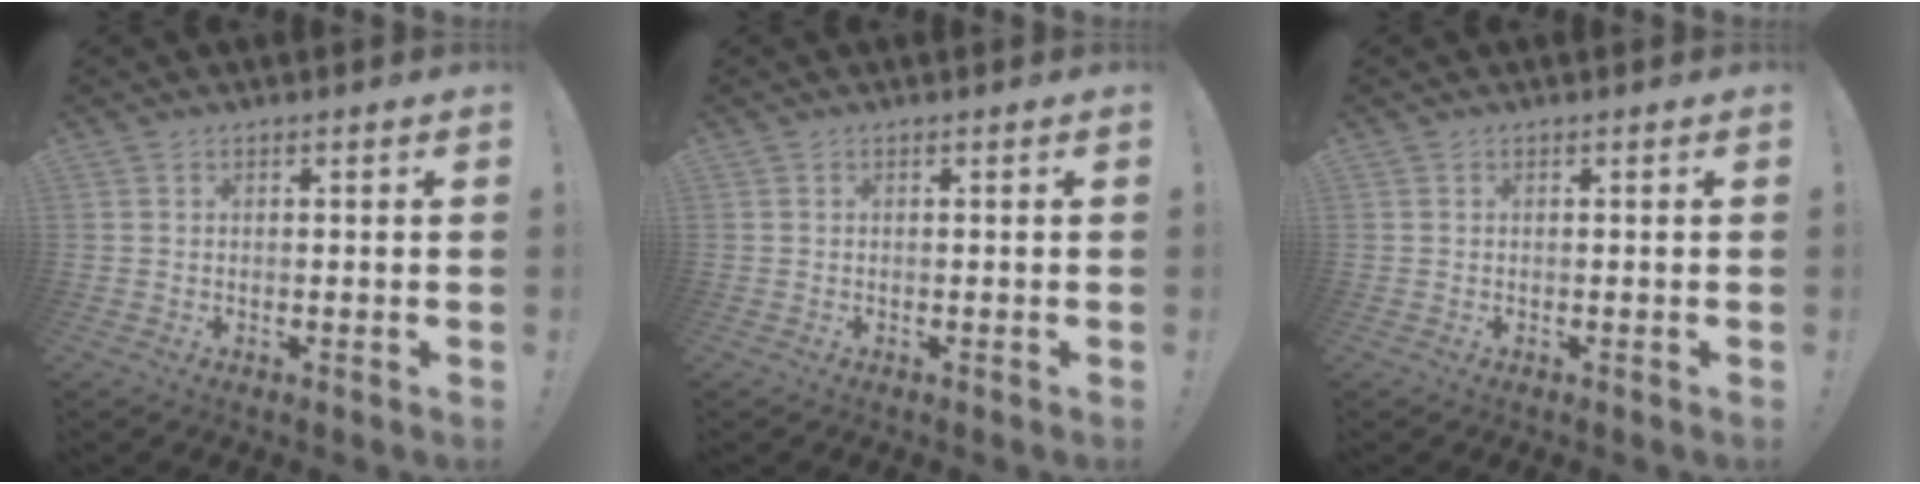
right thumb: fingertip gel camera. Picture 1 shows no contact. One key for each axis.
{"total": 0.0}
{"total": 0.0}